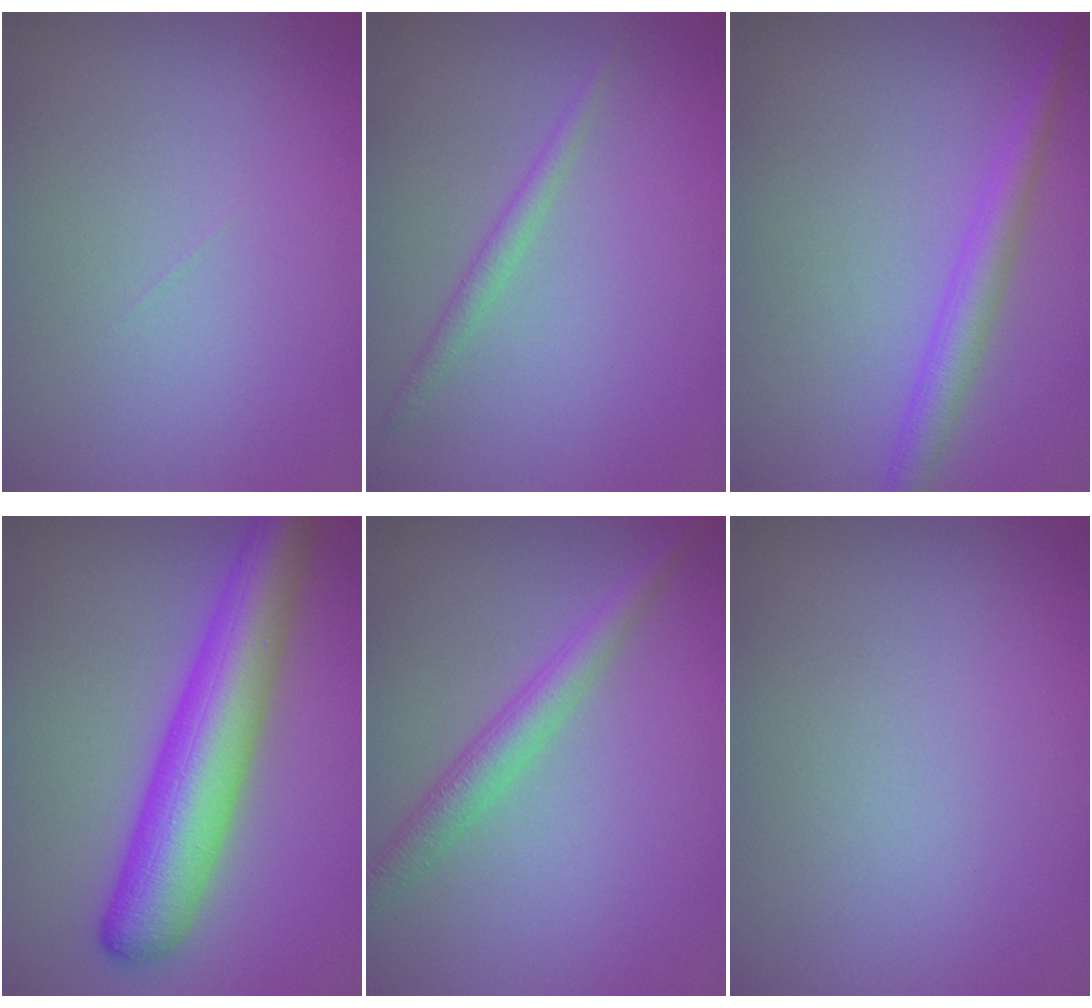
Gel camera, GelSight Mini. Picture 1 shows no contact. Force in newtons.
{"total": 1.4, "press": 1.4, "slide": 0.0}
{"total": 2.8, "press": 2.8, "slide": 0.2}
{"total": 8.6, "press": 8.6, "slide": 0.2}
{"total": 3.0, "press": 3.0, "slide": 0.0}
{"total": 0.0}